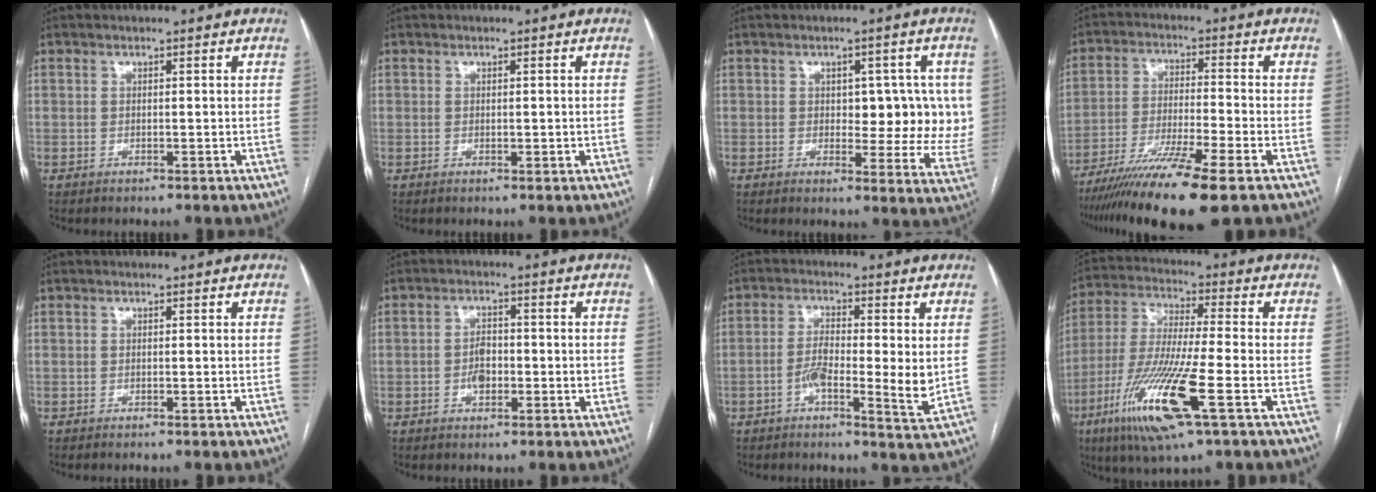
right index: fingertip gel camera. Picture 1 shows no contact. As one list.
[{"total": 0.8, "force": [0.0, 0.6, 0.6], "torque": [-0.008, 0.000, 0.003]}, {"total": 9.2, "force": [1.4, 4.9, 7.7], "torque": [-0.073, 0.008, 0.021]}, {"total": 13.2, "force": [-9.2, -0.8, 9.4], "torque": [-0.175, -0.039, -0.158]}, {"total": 0.0}, {"total": 3.7, "force": [-0.8, 2.2, 2.9], "torque": [-0.053, 0.006, -0.014]}, {"total": 7.6, "force": [-0.8, 1.5, 7.4], "torque": [-0.124, -0.005, -0.019]}, {"total": 15.9, "force": [-6.7, 1.0, 14.4], "torque": [-0.302, -0.027, -0.123]}]